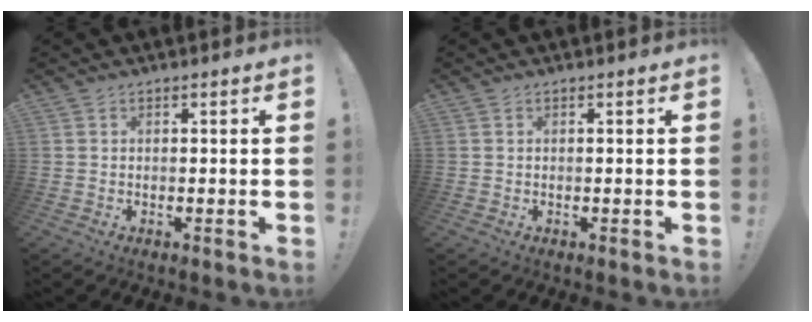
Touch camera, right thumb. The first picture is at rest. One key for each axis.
{"total": 0.0}